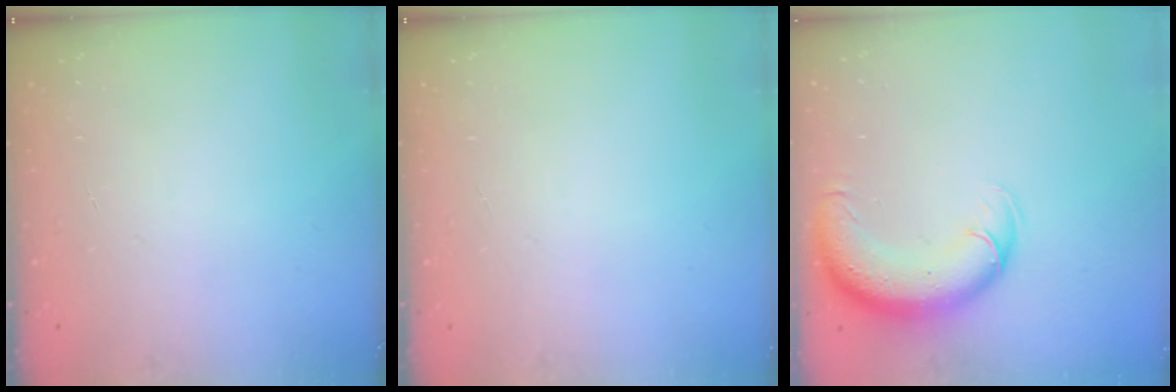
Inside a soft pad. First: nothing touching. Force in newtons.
{"total": 0.0}
{"total": 11.0, "press": 10.6, "slide": 2.8}